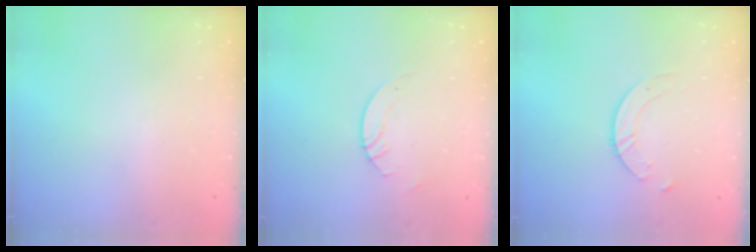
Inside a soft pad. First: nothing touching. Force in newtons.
{"total": 3.0, "press": 3.0, "slide": 0.3}
{"total": 3.8, "press": 3.8, "slide": 0.4}